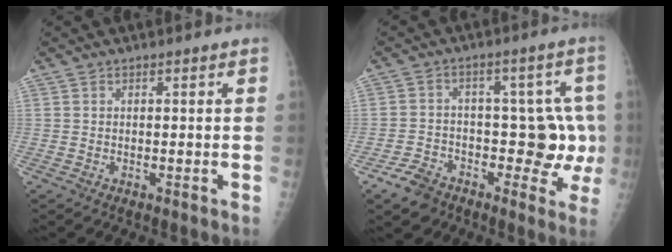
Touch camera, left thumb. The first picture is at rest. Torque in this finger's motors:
{"motor_torque": [-0.01, 0.15, -0.10, 0.17, 0.13]}